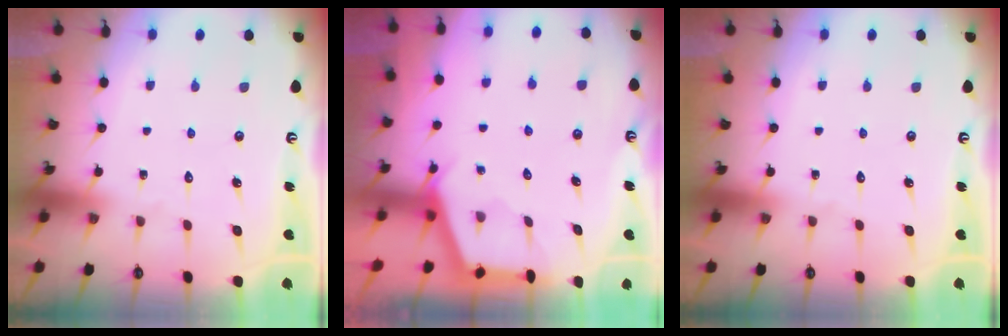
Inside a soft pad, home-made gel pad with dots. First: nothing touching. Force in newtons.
{"total": 2.8, "press": 2.8, "slide": 0.3}
{"total": 0.0}